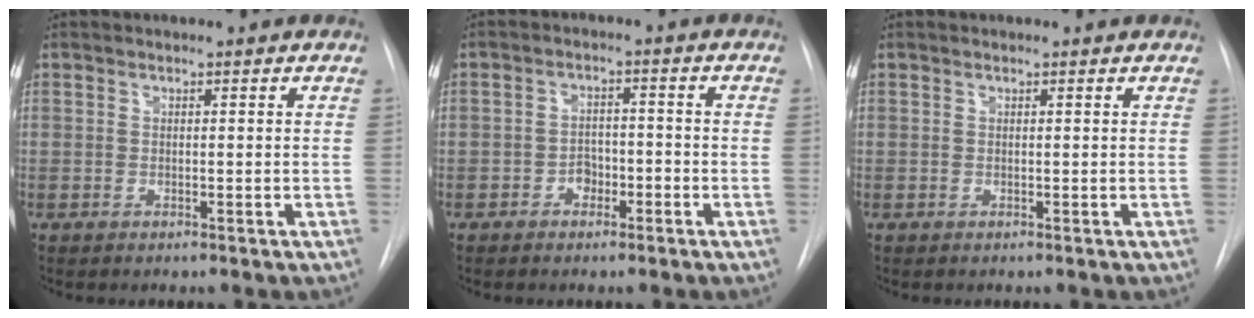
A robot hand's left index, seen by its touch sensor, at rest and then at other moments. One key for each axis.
{"total": 3.5, "fx": -2.6, "fy": 1.9, "fz": 1.3, "tx": -0.013, "ty": 0.002, "tz": -0.041}
{"total": 0.7, "fx": -0.7, "fy": -0.1, "fz": -0.2, "tx": 0.001, "ty": -0.004, "tz": -0.013}